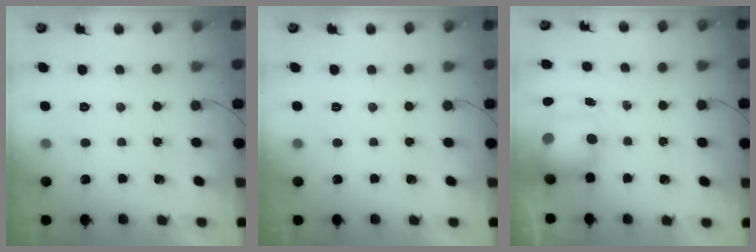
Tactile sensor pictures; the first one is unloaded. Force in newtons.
{"total": 0.0}
{"total": 8.5, "press": 8.2, "slide": 2.3}